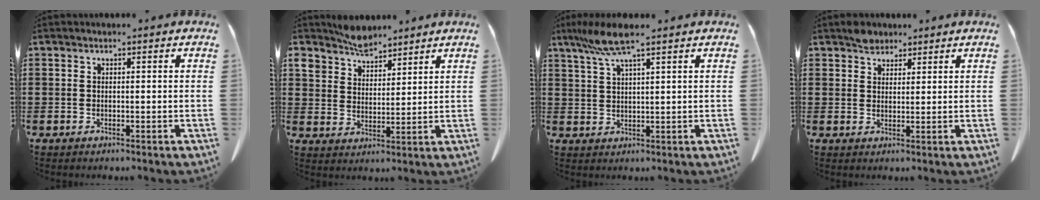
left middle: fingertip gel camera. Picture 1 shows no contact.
{"total": 5.4, "force": [4.9, 2.0, 0.9], "torque": [-0.037, -0.011, 0.095]}
{"total": 6.3, "force": [4.1, 0.5, 4.7], "torque": [-0.102, -0.002, 0.074]}
{"total": 2.7, "force": [2.3, 1.3, 0.4], "torque": [-0.006, -0.001, 0.045]}